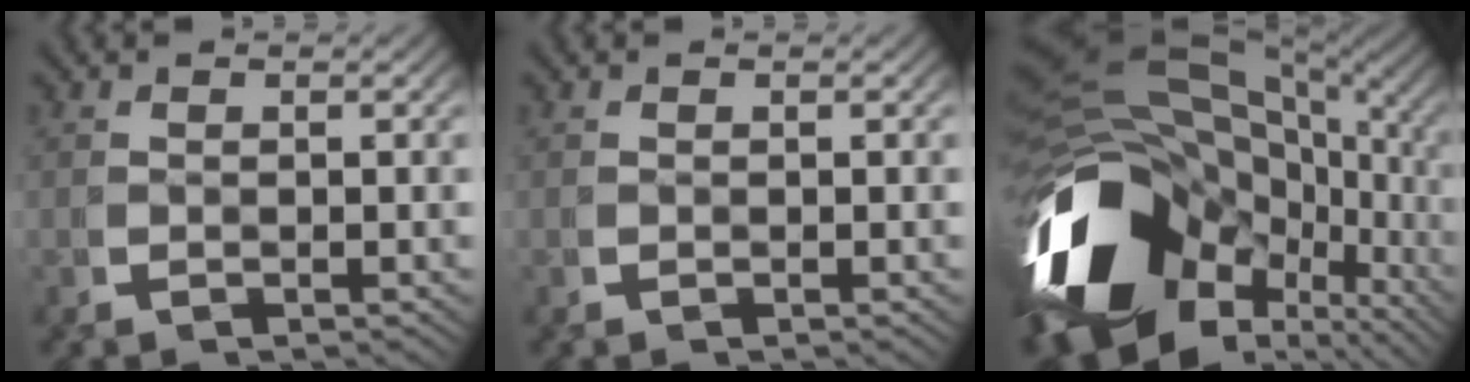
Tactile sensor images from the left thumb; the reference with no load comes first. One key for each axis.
{"total": 0.0}
{"total": 24.5, "fx": -2.9, "fy": 16.7, "fz": 17.7, "tx": -0.346, "ty": -0.054, "tz": -0.025}